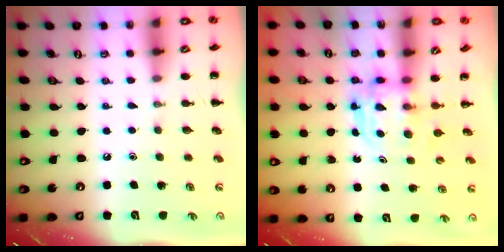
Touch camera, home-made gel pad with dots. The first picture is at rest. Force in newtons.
{"total": 3.8, "press": 3.8, "slide": 0.3}